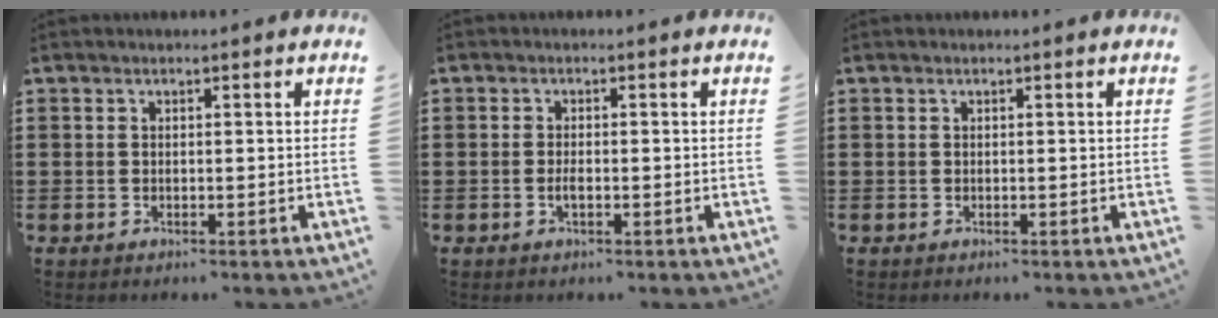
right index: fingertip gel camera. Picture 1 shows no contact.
{"total": 1.5, "force": [-0.4, 0.5, 1.4], "torque": [-0.026, -0.002, -0.007]}
{"total": 0.0}